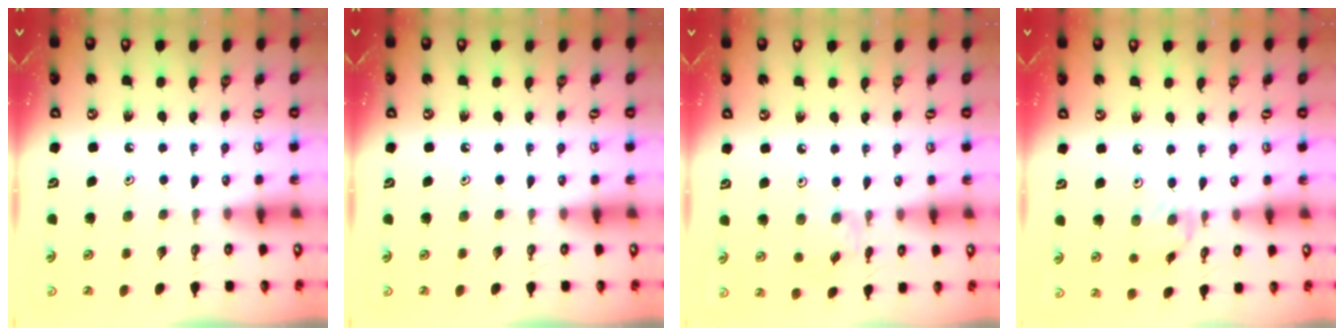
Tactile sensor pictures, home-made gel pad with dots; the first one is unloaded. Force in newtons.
{"total": 0.0}
{"total": 1.5, "press": 1.4, "slide": 0.4}
{"total": 2.4, "press": 2.4, "slide": 0.3}